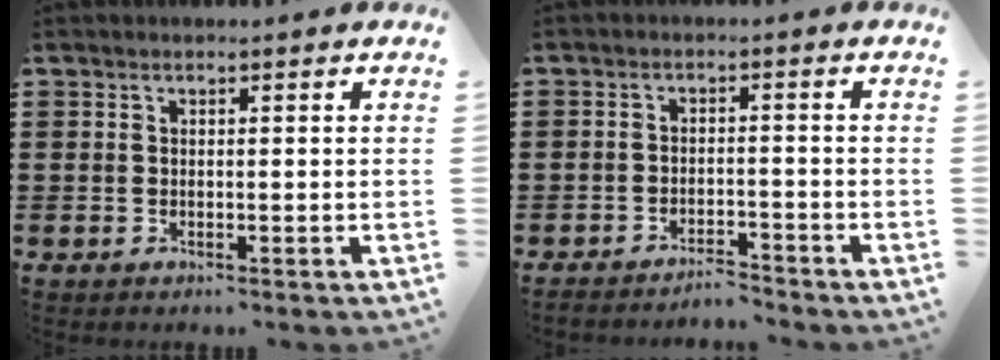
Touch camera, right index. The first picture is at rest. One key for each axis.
{"total": 3.1, "fx": -3.0, "fy": 0.1, "fz": -0.2, "tx": -0.005, "ty": 0.001, "tz": -0.066}